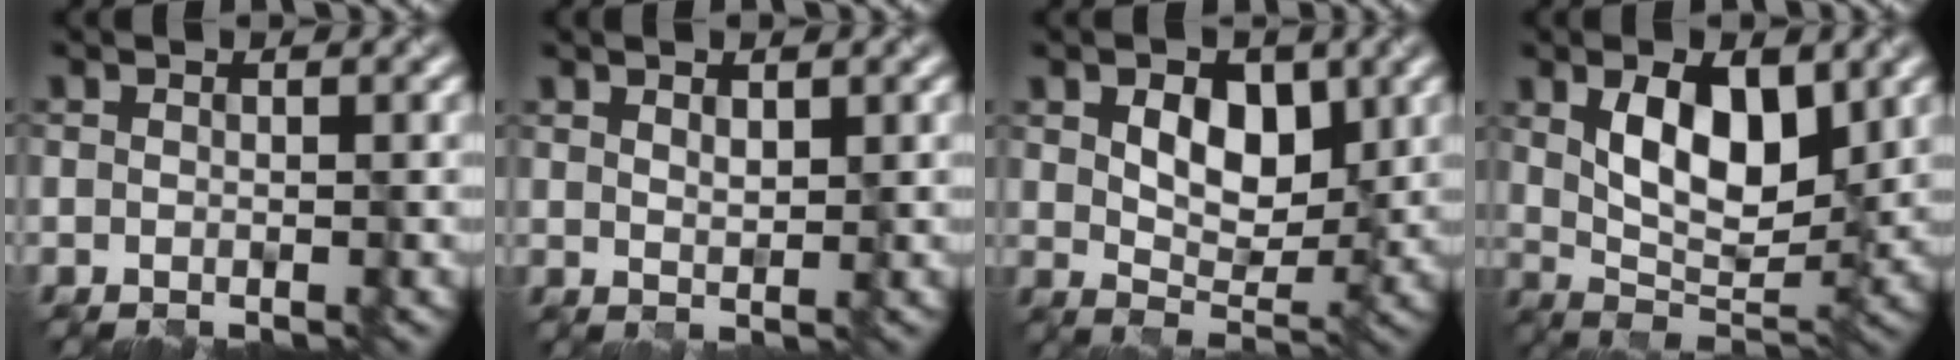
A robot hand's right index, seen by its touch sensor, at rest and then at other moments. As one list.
[{"total": 1.2, "force": [1.1, 0.5, 0.4], "torque": [-0.008, -0.002, 0.022]}, {"total": 5.0, "force": [1.8, 3.1, 3.5], "torque": [-0.053, -0.006, 0.028]}, {"total": 6.6, "force": [2.5, 3.1, 5.3], "torque": [-0.090, -0.004, 0.044]}]